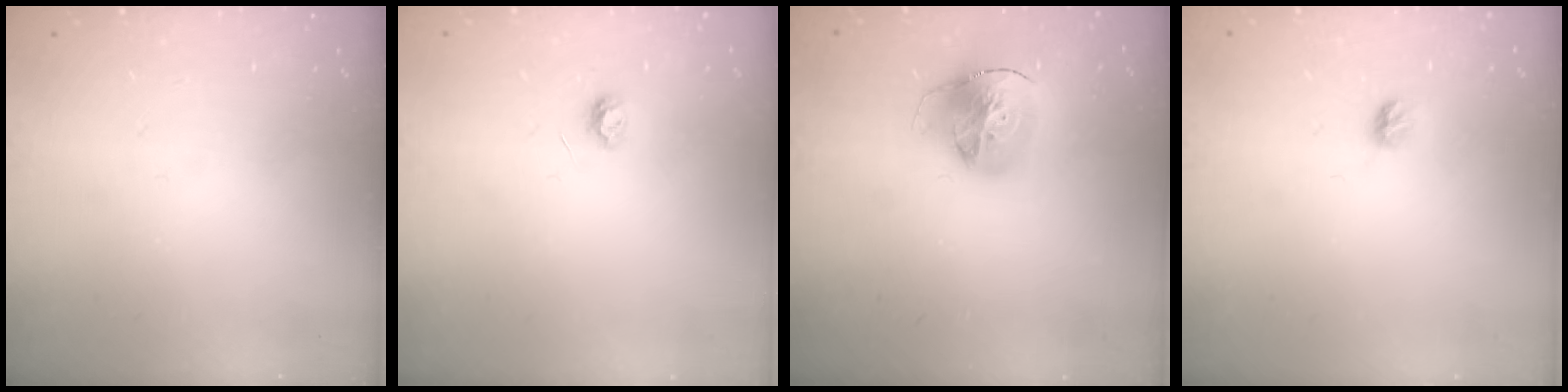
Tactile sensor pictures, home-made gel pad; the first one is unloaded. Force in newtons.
{"total": 3.5, "press": 3.5, "slide": 0.5}
{"total": 18.4, "press": 18.3, "slide": 2.2}
{"total": 4.4, "press": 4.4, "slide": 0.5}